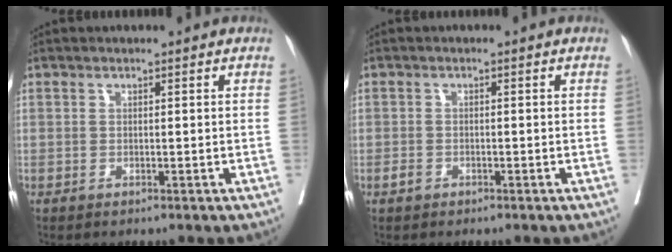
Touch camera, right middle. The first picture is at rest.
{"total": 1.1, "force": [-0.7, 0.7, 0.5], "torque": [-0.009, 0.002, -0.010]}